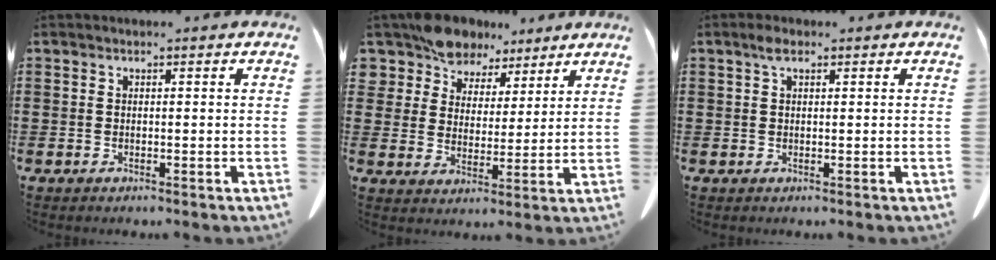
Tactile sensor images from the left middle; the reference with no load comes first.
{"total": 8.0, "force": [6.9, 3.8, 1.1], "torque": [-0.060, -0.020, 0.133]}
{"total": 1.7, "force": [0.8, 0.8, 1.3], "torque": [-0.030, 0.004, 0.015]}